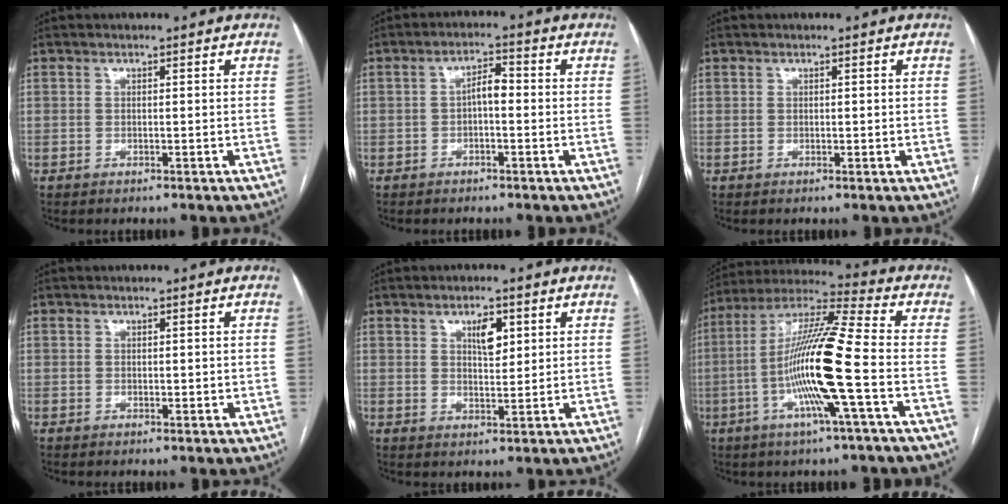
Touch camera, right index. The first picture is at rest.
{"total": 3.2, "force": [-0.4, 1.2, 2.9], "torque": [-0.048, 0.015, -0.007]}
{"total": 0.8, "force": [0.3, 0.5, 0.5], "torque": [-0.005, -0.003, 0.006]}
{"total": 1.3, "force": [0.4, 0.9, 0.9], "torque": [-0.009, -0.004, 0.007]}
{"total": 4.0, "force": [1.8, 1.6, 3.2], "torque": [-0.053, 0.000, 0.031]}
{"total": 16.2, "force": [-3.7, -0.4, 15.8], "torque": [-0.304, -0.002, -0.082]}